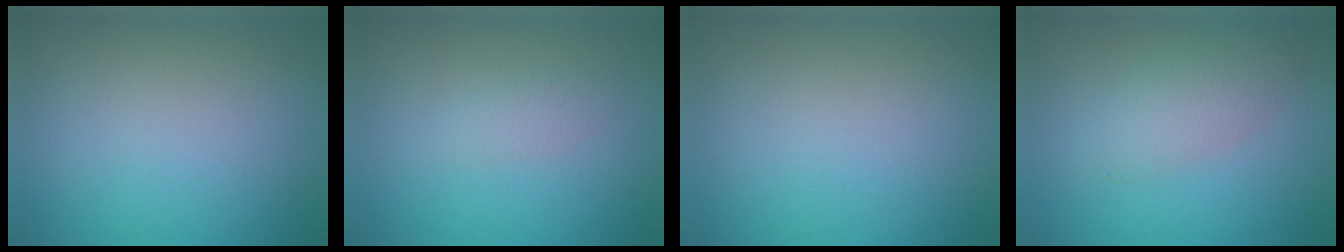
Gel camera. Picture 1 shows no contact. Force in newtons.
{"total": 1.1, "press": 1.1, "slide": 0.0}
{"total": 0.0}
{"total": 3.4, "press": 3.4, "slide": 0.1}